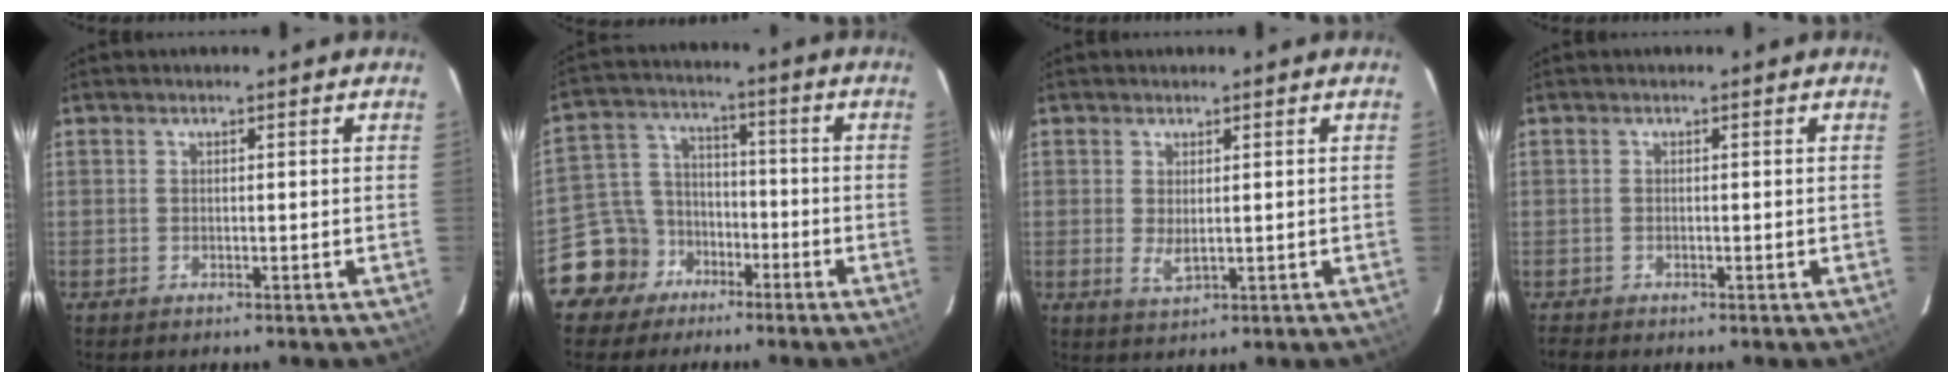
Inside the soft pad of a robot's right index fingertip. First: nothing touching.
{"total": 11.1, "force": [-7.0, 8.4, 1.8], "torque": [-0.054, 0.054, -0.120]}
{"total": 2.5, "force": [0.2, 1.0, 2.3], "torque": [-0.041, -0.008, 0.005]}
{"total": 1.2, "force": [-1.1, 0.3, 0.4], "torque": [-0.006, -0.007, -0.022]}